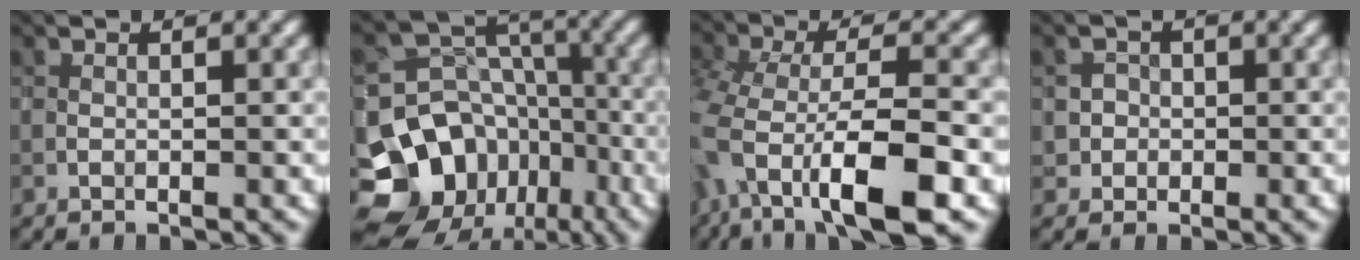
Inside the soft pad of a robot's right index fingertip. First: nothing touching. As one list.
[{"total": 13.5, "force": [-7.7, 10.4, 4.0], "torque": [-0.097, 0.004, -0.126]}, {"total": 9.4, "force": [-4.0, 3.9, 7.6], "torque": [-0.140, -0.007, -0.071]}, {"total": 1.5, "force": [-0.1, 1.5, 0.1], "torque": [0.018, 0.000, -0.001]}]